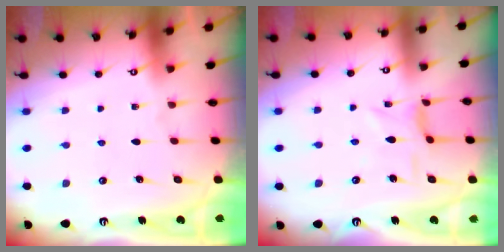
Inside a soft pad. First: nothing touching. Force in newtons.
{"total": 1.8, "press": 1.7, "slide": 0.4}